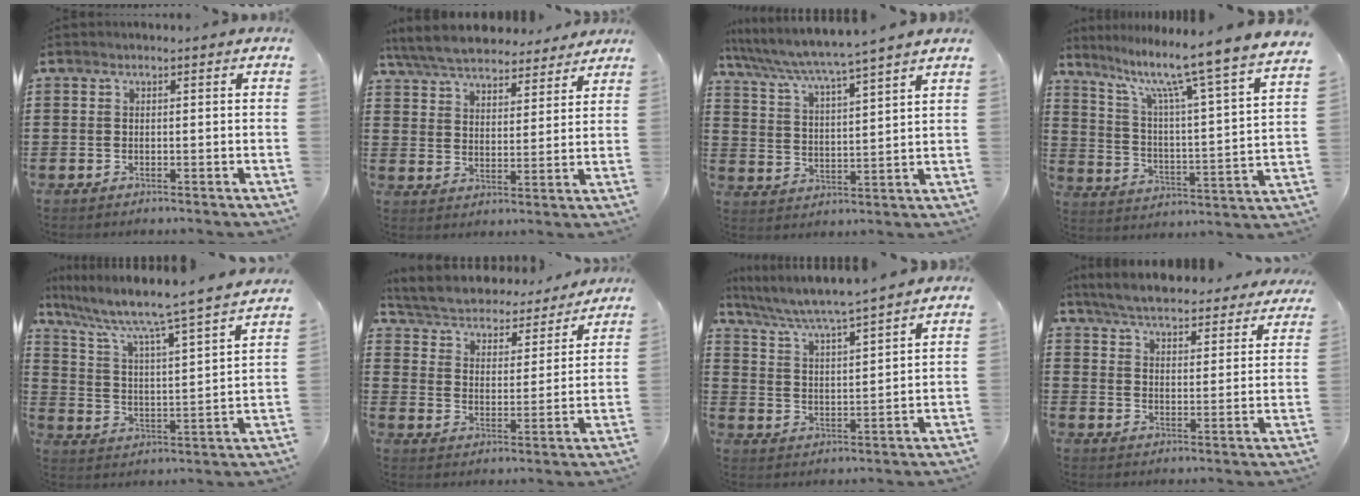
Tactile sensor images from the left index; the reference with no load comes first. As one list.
[{"total": 7.0, "force": [6.6, 1.4, 1.8], "torque": [-0.066, -0.027, 0.119]}, {"total": 4.8, "force": [4.3, -1.0, 1.8], "torque": [-0.056, -0.037, 0.066]}, {"total": 9.7, "force": [7.9, -1.1, 5.5], "torque": [-0.123, -0.075, 0.115]}, {"total": 6.7, "force": [5.8, -0.4, 3.5], "torque": [-0.097, -0.055, 0.084]}, {"total": 4.4, "force": [4.4, 0.4, 0.3], "torque": [-0.033, -0.039, 0.068]}, {"total": 4.9, "force": [4.5, -0.5, 1.8], "torque": [-0.057, -0.034, 0.070]}, {"total": 5.6, "force": [5.5, 0.3, 1.0], "torque": [-0.046, -0.033, 0.094]}]